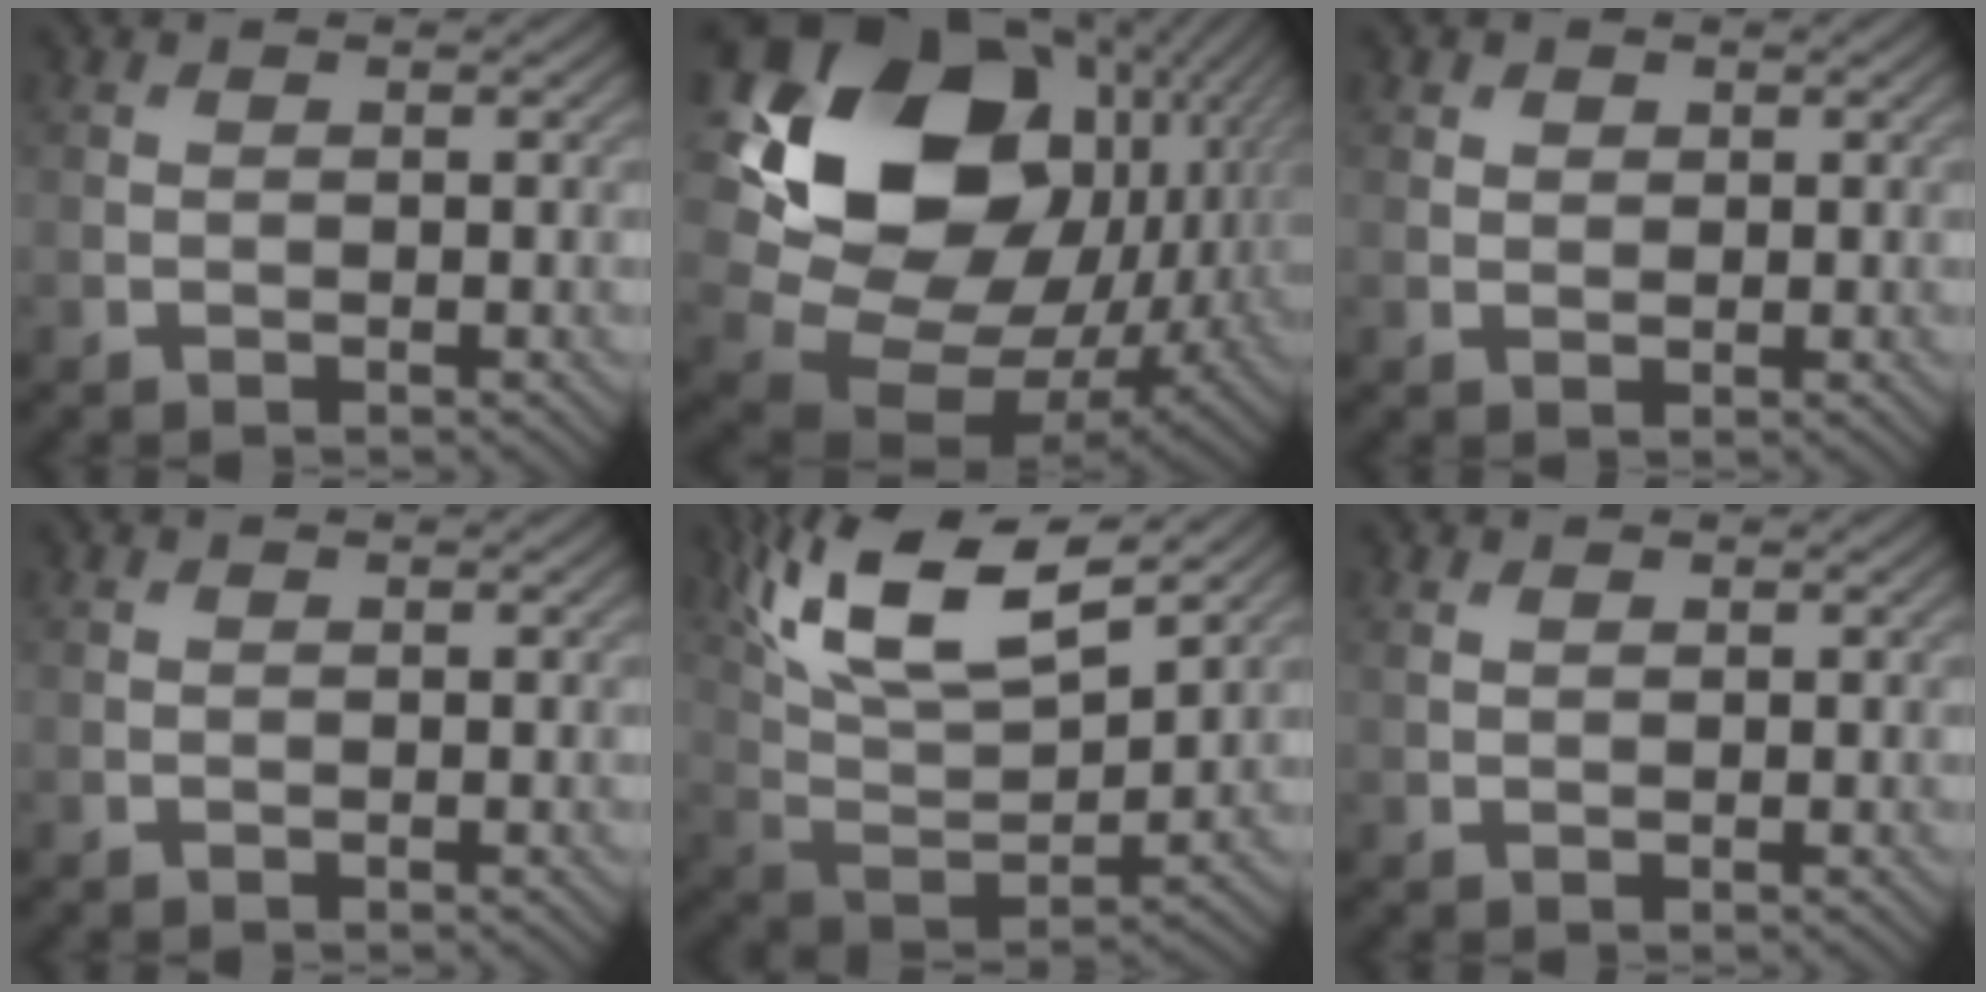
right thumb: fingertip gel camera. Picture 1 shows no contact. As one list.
[{"total": 20.5, "force": [4.8, 15.4, 12.6], "torque": [-0.278, -0.011, 0.113]}, {"total": 1.2, "force": [0.7, 0.9, 0.3], "torque": [-0.005, -0.002, 0.013]}, {"total": 0.0}, {"total": 15.6, "force": [9.7, 5.6, 10.9], "torque": [-0.248, 0.023, 0.159]}, {"total": 0.8, "force": [0.6, 0.3, 0.4], "torque": [-0.012, 0.003, 0.014]}]